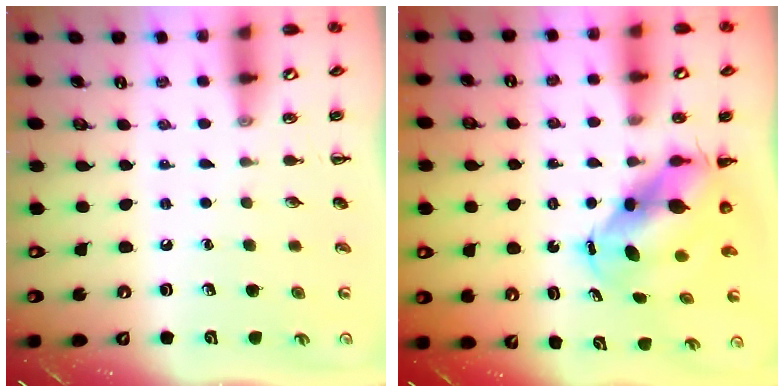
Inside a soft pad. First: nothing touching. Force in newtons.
{"total": 7.9, "press": 7.7, "slide": 1.9}